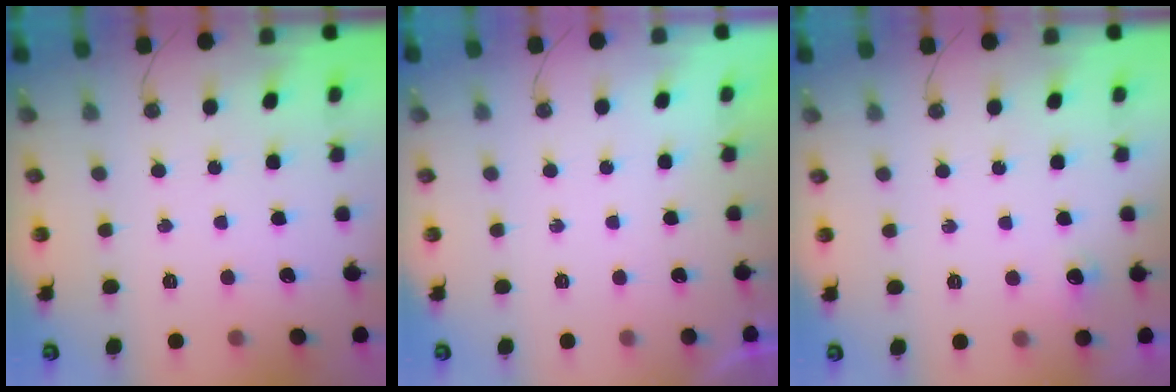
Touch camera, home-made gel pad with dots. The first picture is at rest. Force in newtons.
{"total": 0.0}
{"total": 4.8, "press": 4.7, "slide": 1.0}